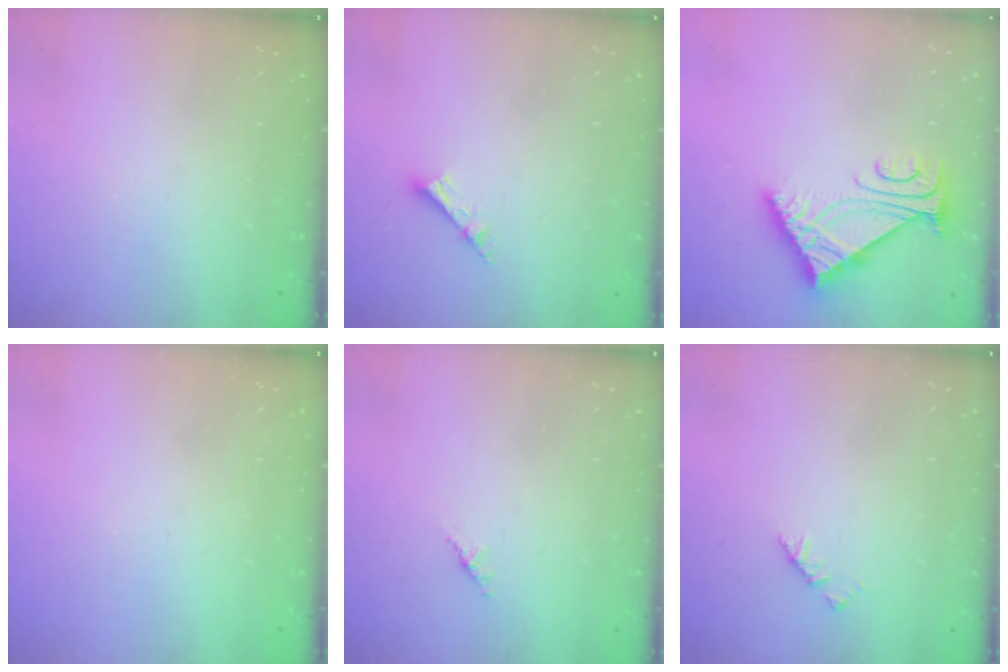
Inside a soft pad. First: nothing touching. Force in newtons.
{"total": 3.8, "press": 3.8, "slide": 0.2}
{"total": 7.4, "press": 7.3, "slide": 1.0}
{"total": 0.0}
{"total": 1.4, "press": 1.3, "slide": 0.4}
{"total": 3.4, "press": 3.3, "slide": 0.7}